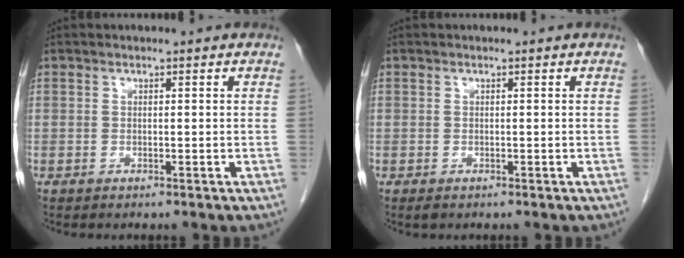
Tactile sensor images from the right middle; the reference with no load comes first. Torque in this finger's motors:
{"motor_torque": [0.35, -0.16, 0.05, 0.01]}